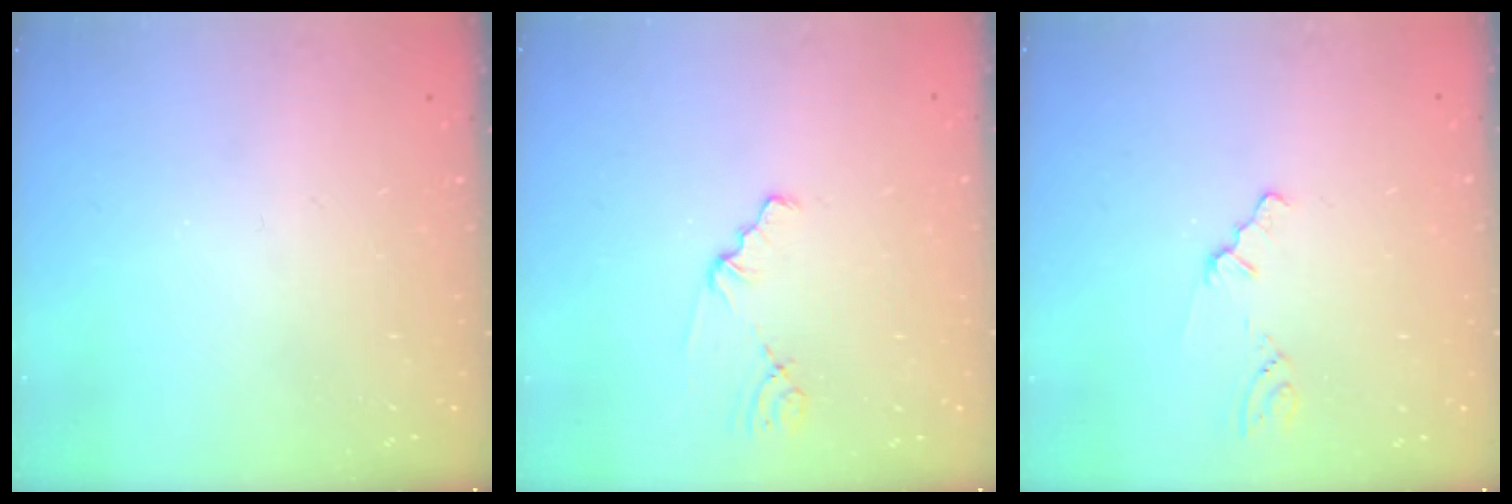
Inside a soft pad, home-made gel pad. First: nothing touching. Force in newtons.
{"total": 1.3, "press": 1.3, "slide": 0.3}
{"total": 0.9, "press": 0.8, "slide": 0.2}